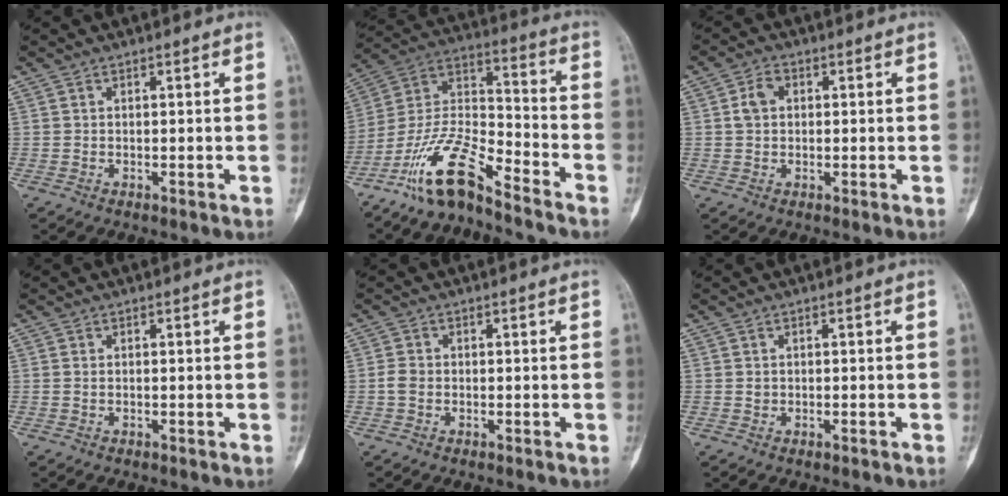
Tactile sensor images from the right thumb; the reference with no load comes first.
{"total": 14.2, "force": [-10.6, 3.6, 8.6], "torque": [-0.170, 0.082, -0.206]}
{"total": 3.7, "force": [0.6, 2.8, 2.3], "torque": [-0.041, 0.013, 0.007]}
{"total": 0.5, "force": [0.1, 0.3, 0.4], "torque": [-0.011, 0.002, 0.003]}
{"total": 2.1, "force": [-0.4, 1.6, 1.2], "torque": [-0.023, 0.006, -0.010]}
{"total": 0.8, "force": [-0.1, 0.7, 0.5], "torque": [-0.008, 0.001, 0.000]}